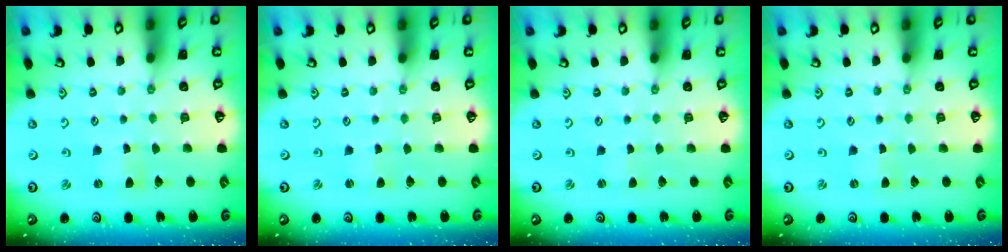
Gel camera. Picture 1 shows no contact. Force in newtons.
{"total": 1.0, "press": 0.9, "slide": 0.1}
{"total": 0.0}
{"total": 0.8, "press": 0.7, "slide": 0.2}